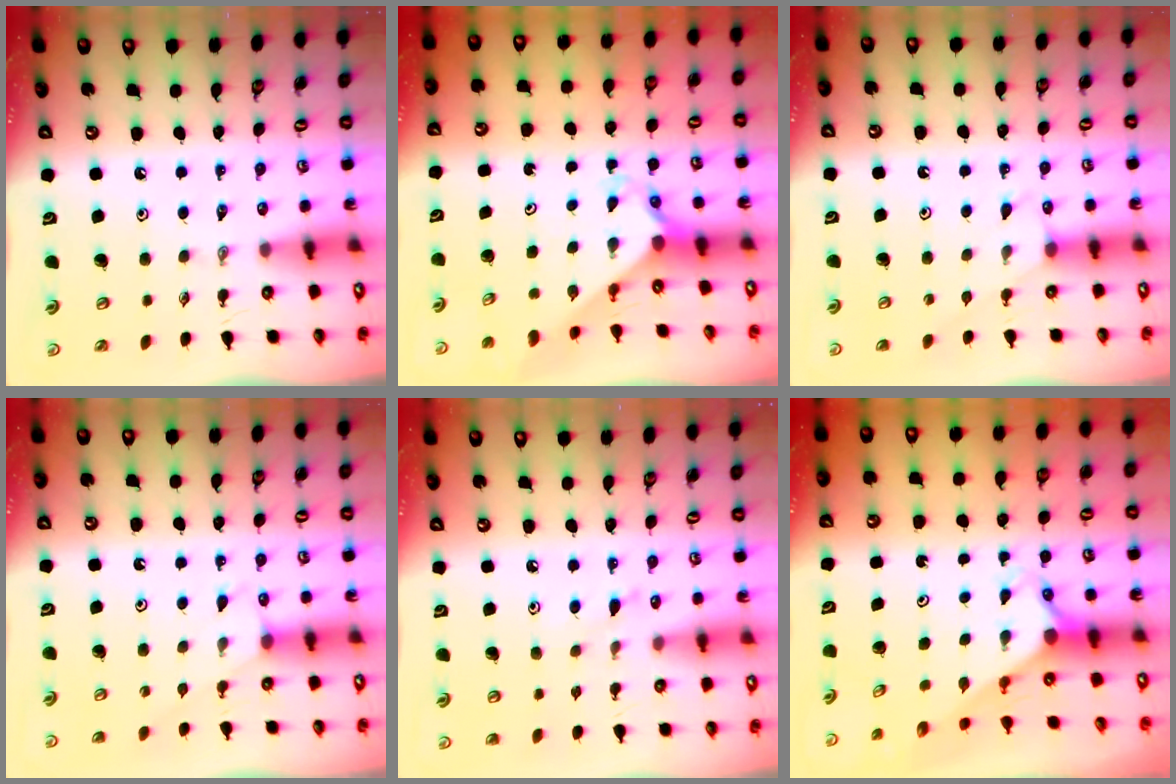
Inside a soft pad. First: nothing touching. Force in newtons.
{"total": 2.4, "press": 2.3, "slide": 0.3}
{"total": 5.1, "press": 5.1, "slide": 0.5}
{"total": 5.1, "press": 5.1, "slide": 0.5}
{"total": 8.3, "press": 8.3, "slide": 0.5}
{"total": 2.2, "press": 2.2, "slide": 0.2}